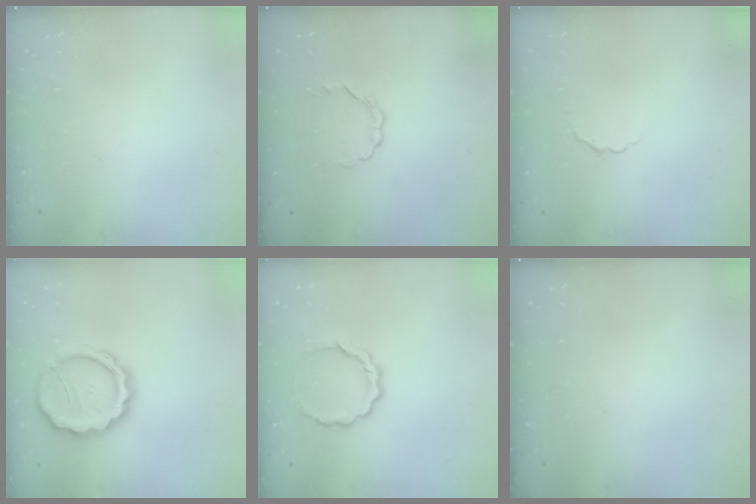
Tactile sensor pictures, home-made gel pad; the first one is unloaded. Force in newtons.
{"total": 3.1, "press": 3.0, "slide": 0.8}
{"total": 1.8, "press": 1.5, "slide": 1.0}
{"total": 13.2, "press": 13.0, "slide": 2.0}
{"total": 7.9, "press": 7.9, "slide": 1.0}
{"total": 0.0}